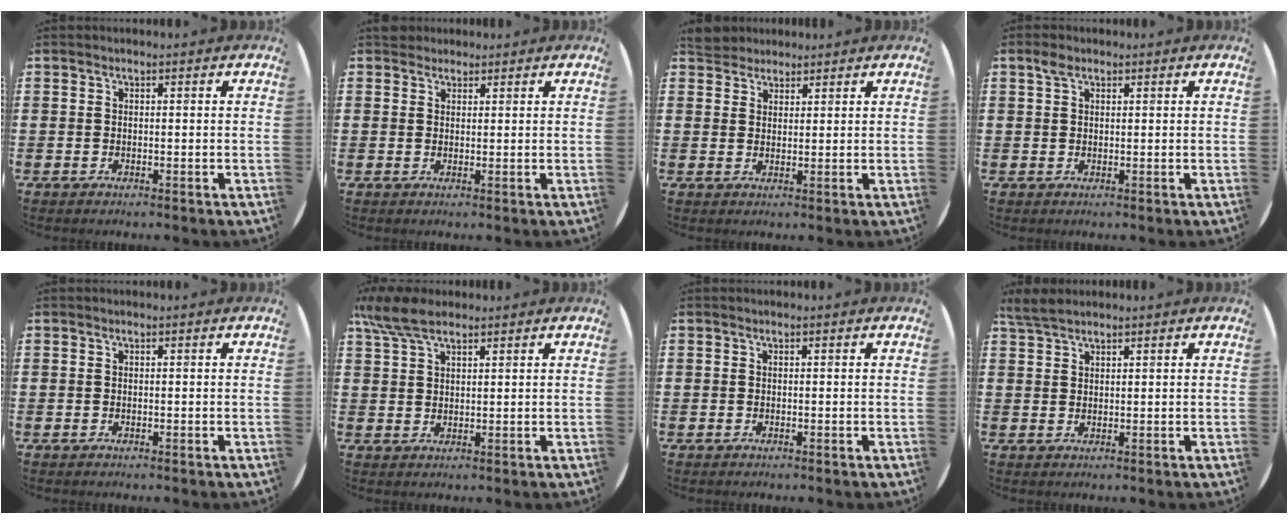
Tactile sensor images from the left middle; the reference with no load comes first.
{"total": 1.7, "force": [1.5, 0.7, -0.1], "torque": [0.005, 0.002, 0.029]}
{"total": 3.3, "force": [3.1, 1.1, 0.0], "torque": [-0.001, -0.004, 0.060]}
{"total": 1.6, "force": [1.1, 0.9, 0.8], "torque": [-0.010, 0.002, 0.018]}
{"total": 0.0}
{"total": 5.9, "force": [4.5, 2.0, 3.3], "torque": [-0.074, 0.000, 0.083]}
{"total": 0.0}
{"total": 2.7, "force": [2.4, 0.6, 0.9], "torque": [-0.024, 0.003, 0.046]}